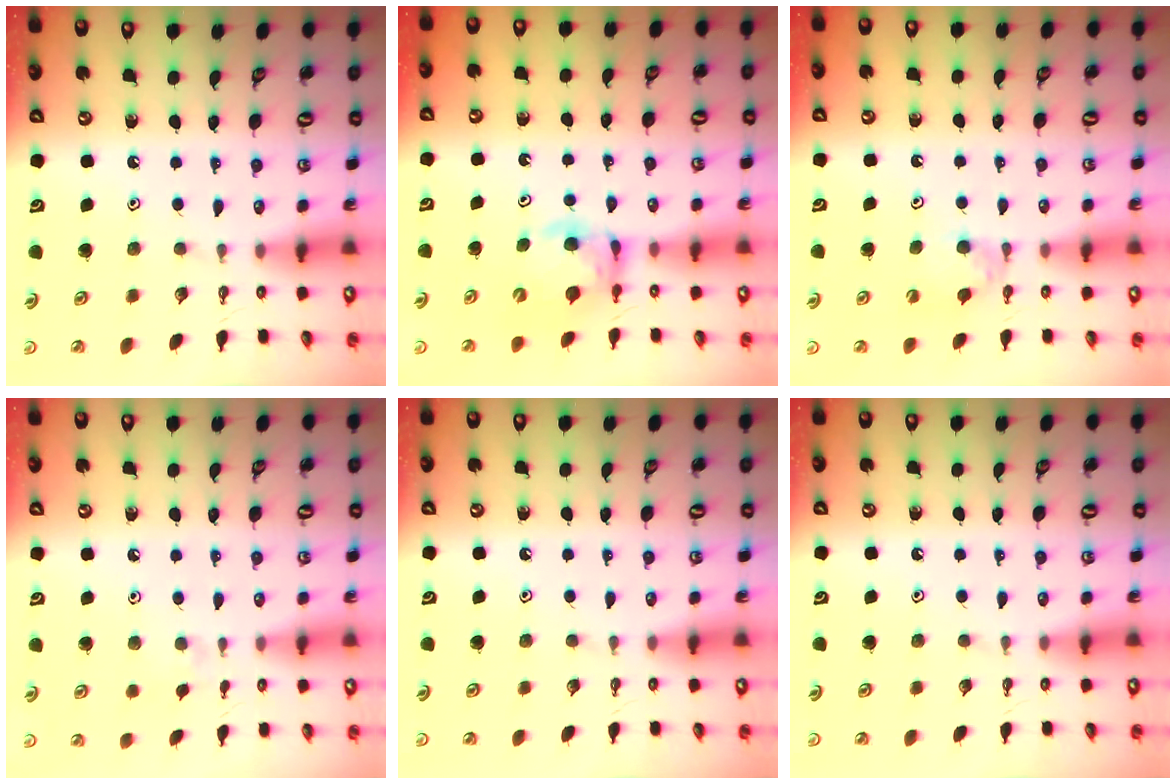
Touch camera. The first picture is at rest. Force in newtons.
{"total": 6.1, "press": 6.1, "slide": 0.3}
{"total": 5.6, "press": 5.6, "slide": 0.8}
{"total": 2.4, "press": 2.4, "slide": 0.5}
{"total": 0.0}
{"total": 0.0}